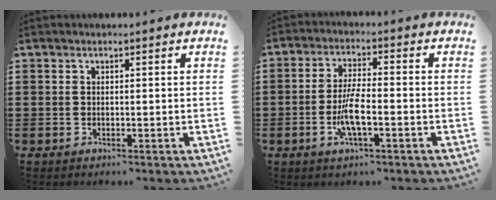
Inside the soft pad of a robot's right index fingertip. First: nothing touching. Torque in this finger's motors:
{"motor_torque": [1.99, 0.14, 0.64, 0.20]}